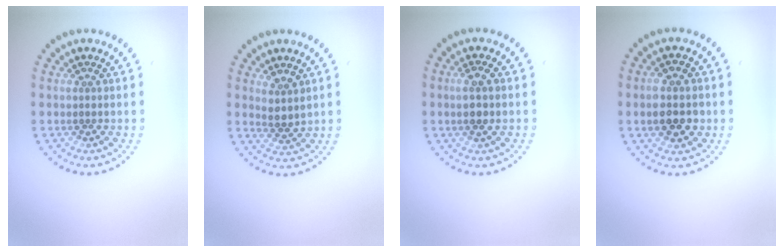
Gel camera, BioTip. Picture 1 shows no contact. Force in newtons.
{"total": 1.9, "press": 1.6, "slide": 1.2}
{"total": 2.0, "press": 1.9, "slide": 0.8}
{"total": 3.9, "press": 3.8, "slide": 0.3}